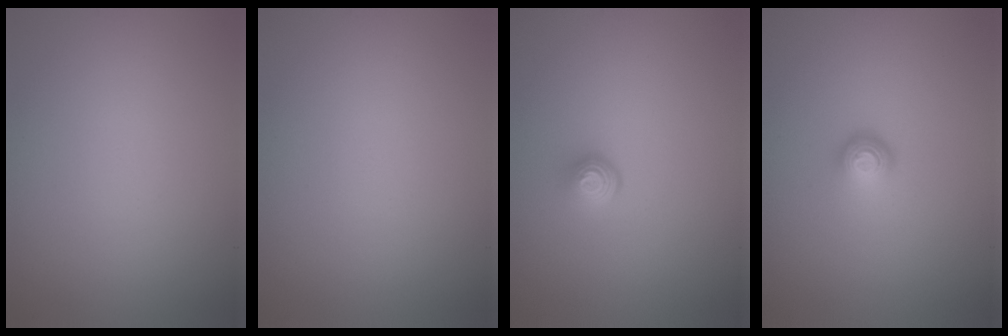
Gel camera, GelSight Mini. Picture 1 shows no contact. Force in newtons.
{"total": 0.0}
{"total": 1.7, "press": 1.1, "slide": 1.3}
{"total": 1.7, "press": 1.2, "slide": 1.2}